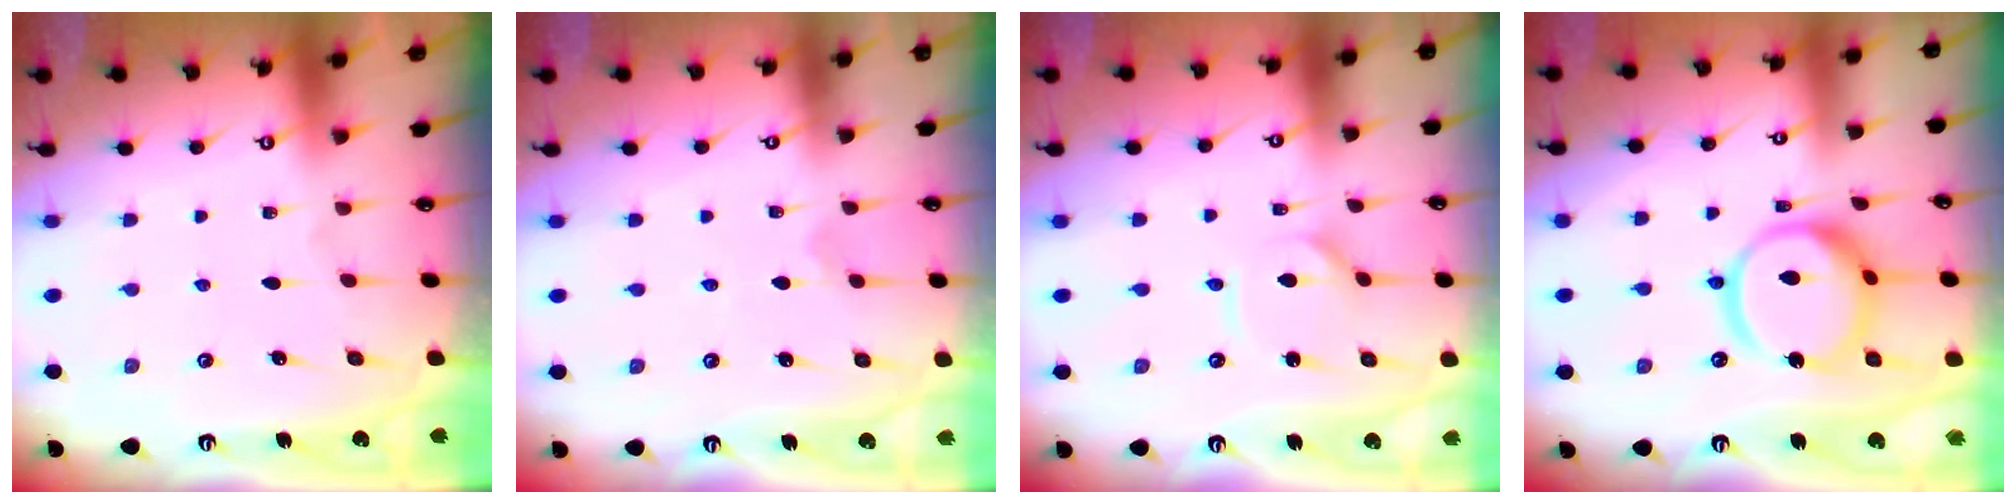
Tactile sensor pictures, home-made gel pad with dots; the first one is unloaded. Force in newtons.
{"total": 1.2, "press": 1.2, "slide": 0.2}
{"total": 2.2, "press": 2.2, "slide": 0.4}
{"total": 15.6, "press": 15.5, "slide": 1.6}